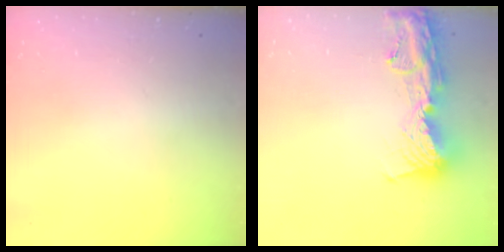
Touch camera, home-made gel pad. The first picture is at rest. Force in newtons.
{"total": 15.6, "press": 15.5, "slide": 1.6}